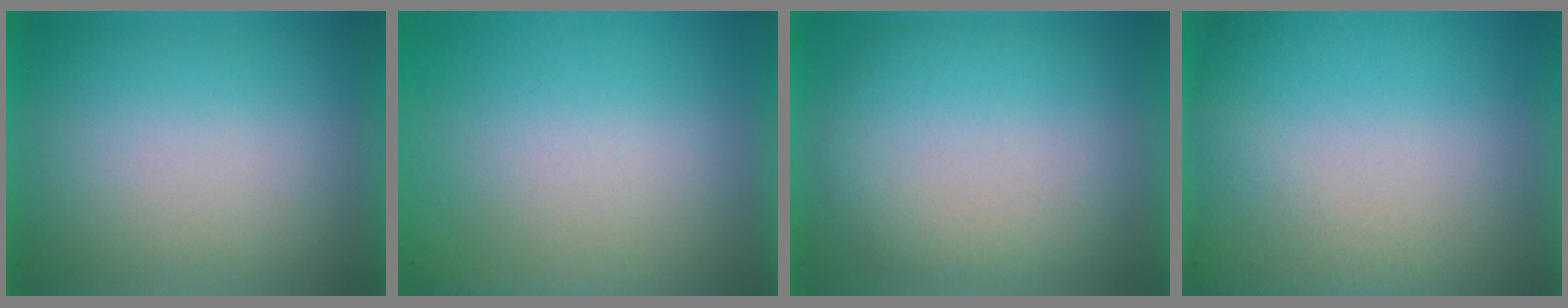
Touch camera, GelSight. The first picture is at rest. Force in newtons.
{"total": 5.4}
{"total": 2.2}
{"total": 5.8}